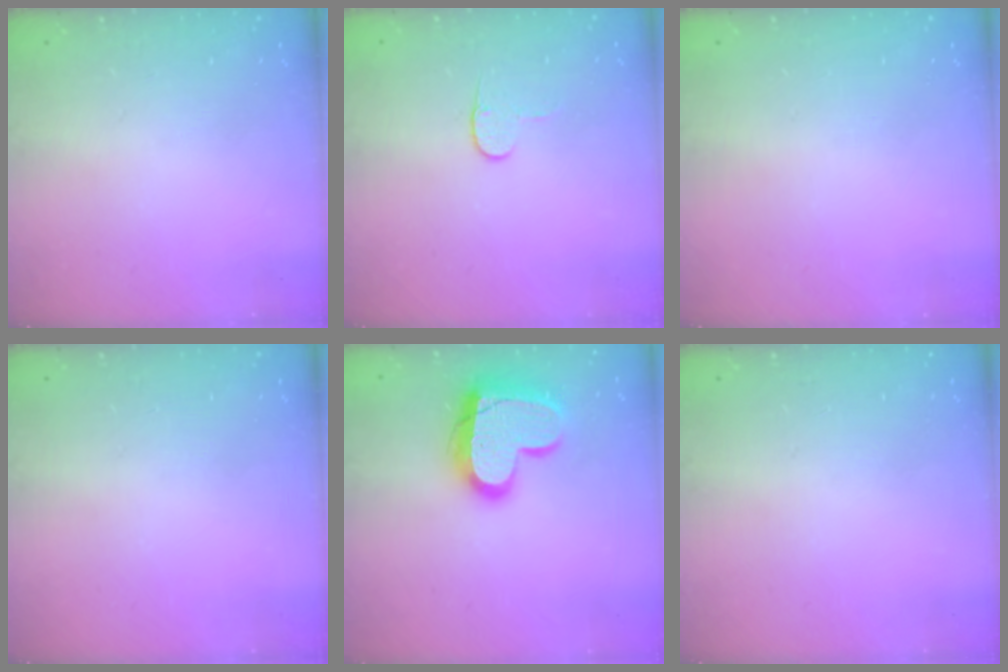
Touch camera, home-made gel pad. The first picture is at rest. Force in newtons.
{"total": 4.3, "press": 4.3, "slide": 0.4}
{"total": 0.0}
{"total": 0.0}
{"total": 17.2, "press": 17.2, "slide": 1.3}
{"total": 0.0}